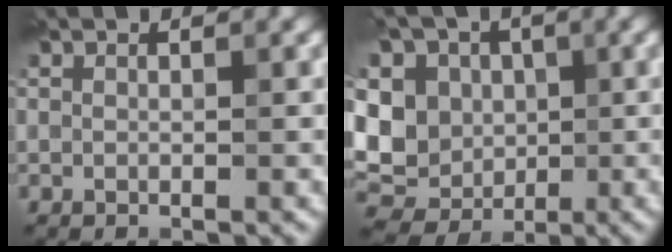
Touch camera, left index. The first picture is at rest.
{"total": 10.6, "force": [1.5, 8.7, 5.9], "torque": [-0.103, 0.011, 0.006]}